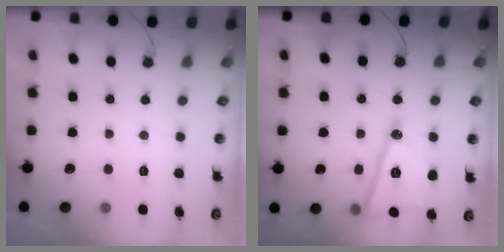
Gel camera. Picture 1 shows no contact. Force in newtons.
{"total": 16.7, "press": 16.3, "slide": 3.5}